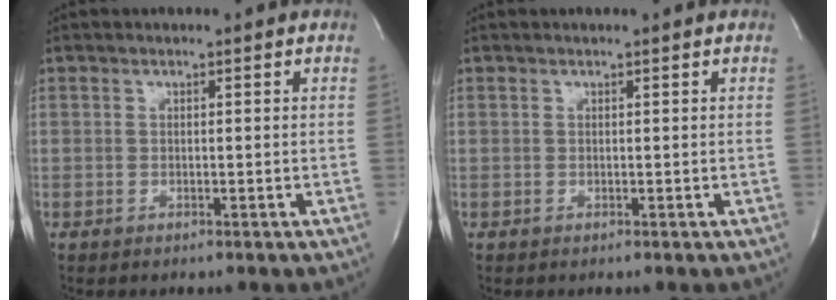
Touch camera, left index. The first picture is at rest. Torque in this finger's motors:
{"motor_torque": [0.09, -0.01, -0.06, -0.01]}